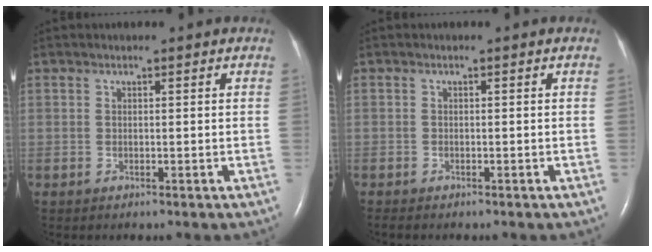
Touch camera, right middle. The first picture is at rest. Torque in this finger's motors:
{"motor_torque": [0.73, -0.73, -0.35, -0.21]}